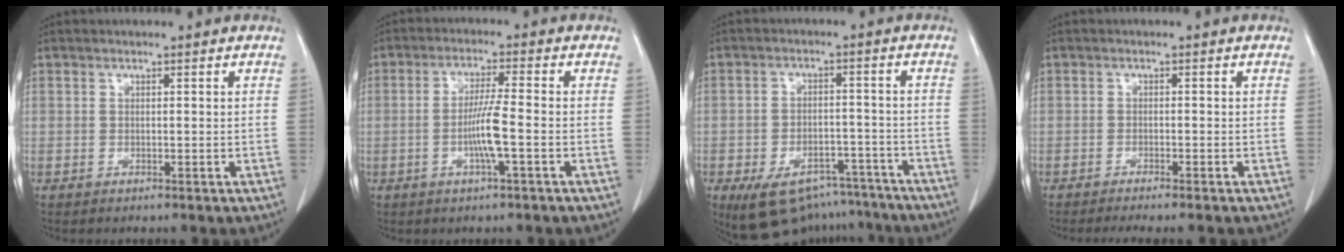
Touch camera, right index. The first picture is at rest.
{"total": 5.5, "force": [-1.6, -0.3, 5.3], "torque": [-0.106, 0.000, -0.030]}
{"total": 12.1, "force": [-9.2, 6.3, 4.6], "torque": [-0.061, 0.020, -0.131]}
{"total": 4.7, "force": [-4.1, -0.2, 2.2], "torque": [-0.021, -0.005, -0.059]}